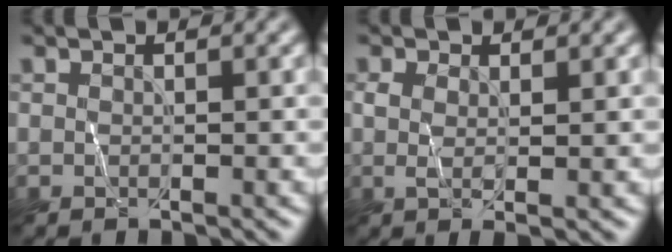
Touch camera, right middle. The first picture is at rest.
{"total": 1.9, "force": [0.5, 0.6, 1.7], "torque": [-0.034, 0.000, 0.010]}